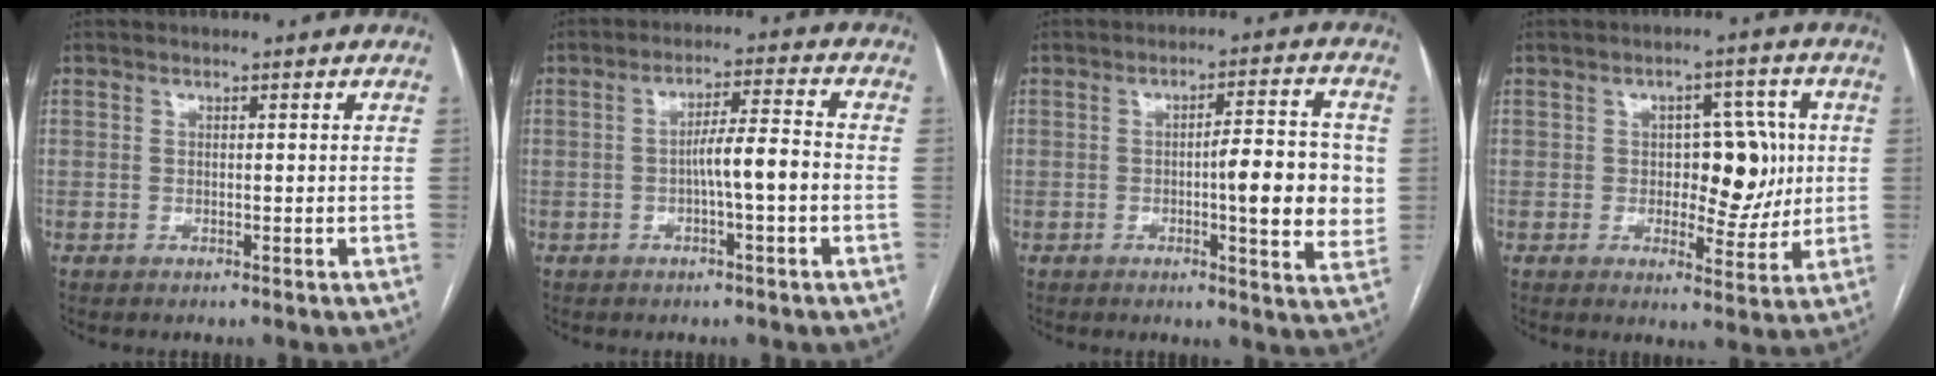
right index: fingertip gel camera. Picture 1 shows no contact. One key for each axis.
{"total": 5.9, "fx": -1.3, "fy": 0.2, "fz": 5.8, "tx": -0.100, "ty": 0.014, "tz": -0.020}
{"total": 10.3, "fx": -0.5, "fy": 1.9, "fz": 10.1, "tx": -0.126, "ty": 0.011, "tz": -0.008}
{"total": 8.8, "fx": 0.6, "fy": 4.7, "fz": 7.5, "tx": -0.094, "ty": 0.016, "tz": 0.017}